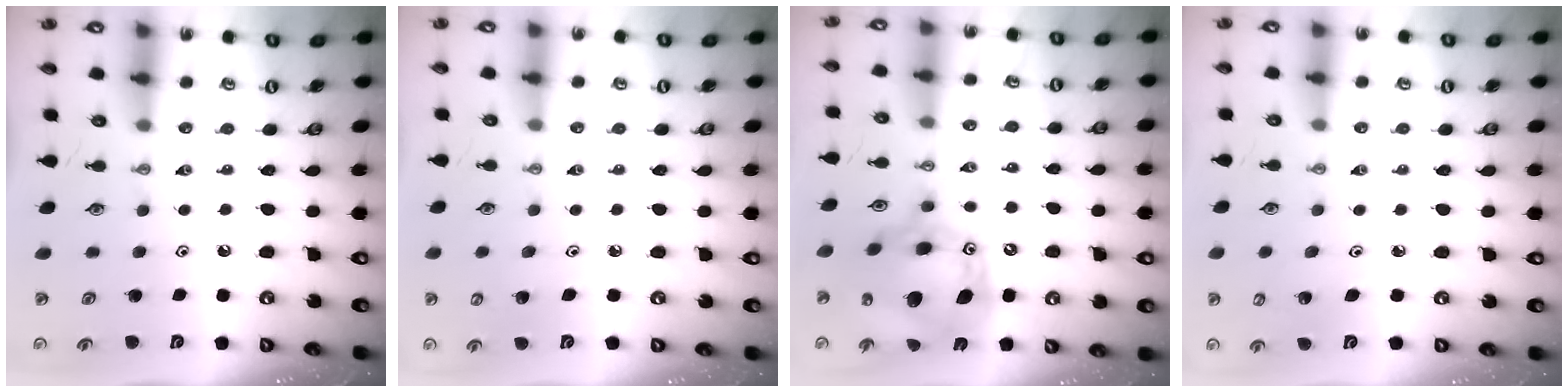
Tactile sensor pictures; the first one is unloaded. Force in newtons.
{"total": 5.0, "press": 4.8, "slide": 1.2}
{"total": 19.3, "press": 19.2, "slide": 1.9}
{"total": 3.2, "press": 3.2, "slide": 0.2}